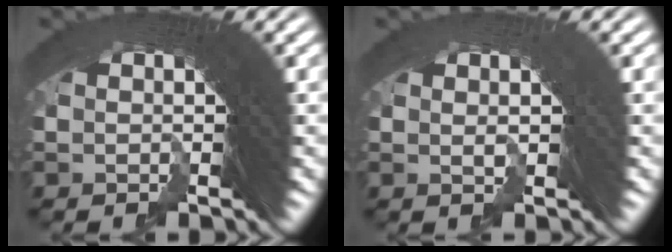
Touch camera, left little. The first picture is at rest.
{"total": 1.4, "force": [0.1, 1.0, 0.9], "torque": [-0.014, 0.001, 0.000]}